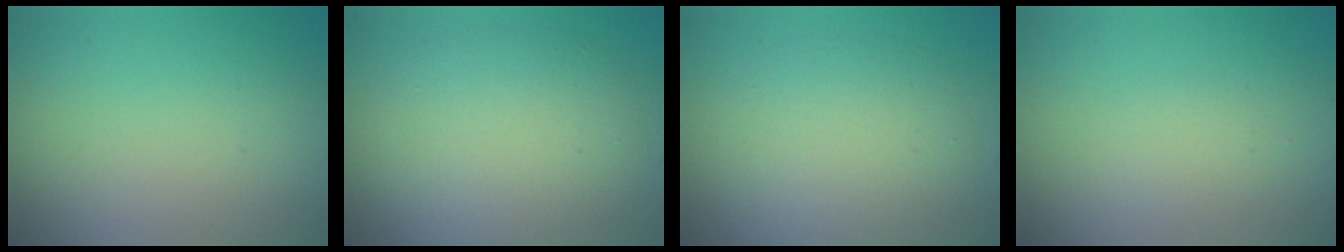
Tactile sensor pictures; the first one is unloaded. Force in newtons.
{"total": 6.6, "press": 6.6, "slide": 0.5}
{"total": 5.0, "press": 5.0, "slide": 0.4}
{"total": 1.2, "press": 1.2, "slide": 0.0}